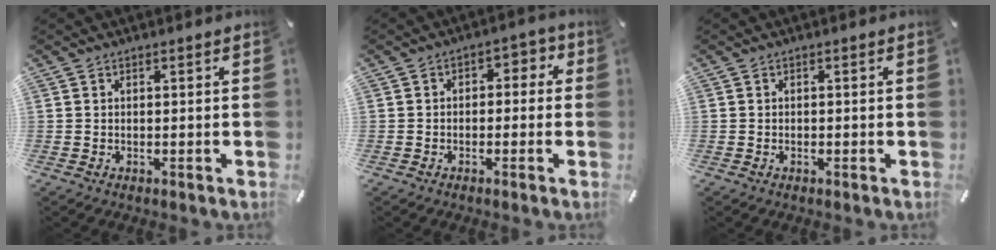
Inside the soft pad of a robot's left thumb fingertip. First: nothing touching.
{"total": 3.6, "force": [-1.6, 2.5, 2.0], "torque": [-0.029, 0.017, -0.037]}
{"total": 0.5, "force": [-0.3, 0.3, 0.4], "torque": [-0.007, -0.001, -0.006]}